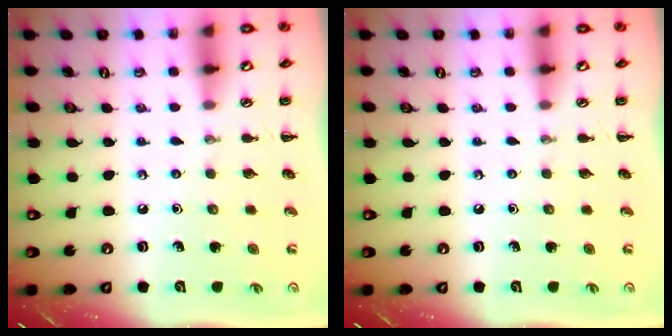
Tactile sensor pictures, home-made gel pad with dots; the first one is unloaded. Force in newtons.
{"total": 0.0}